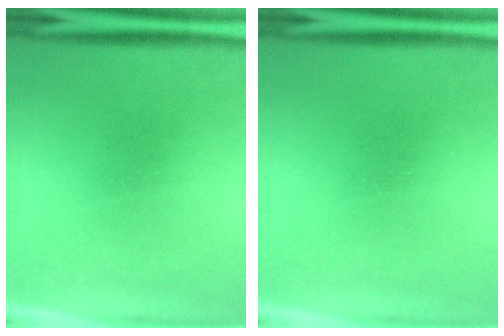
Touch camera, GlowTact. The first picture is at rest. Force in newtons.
{"total": 0.0}